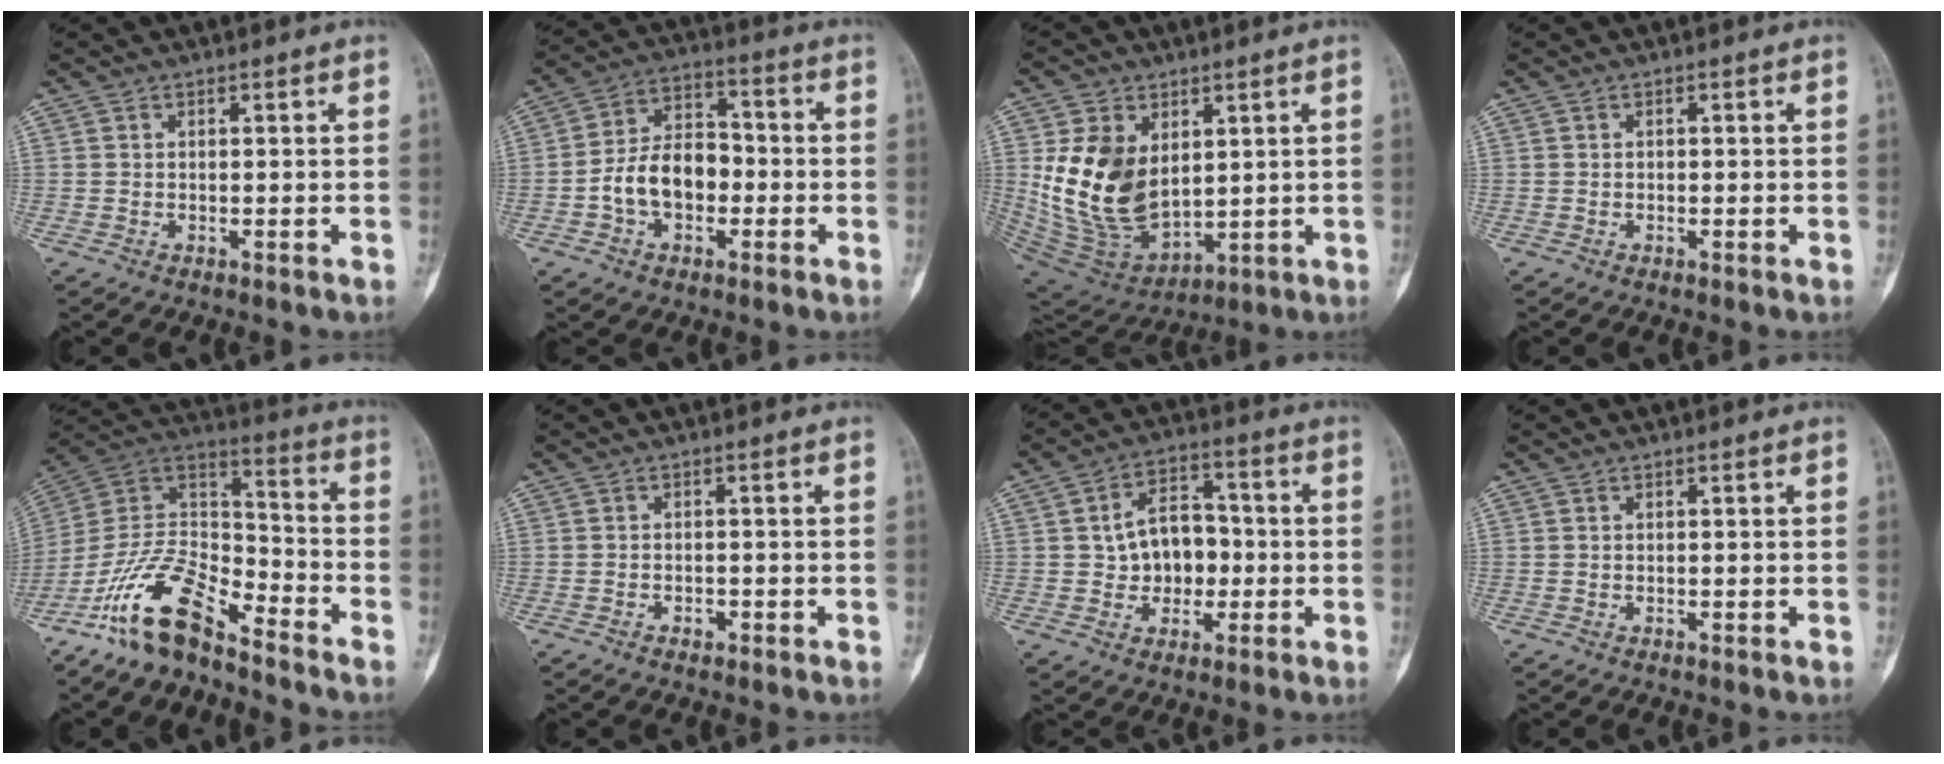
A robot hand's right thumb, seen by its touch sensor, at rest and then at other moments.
{"total": 11.3, "force": [-2.6, 7.7, 7.9], "torque": [-0.122, 0.041, -0.054]}
{"total": 17.2, "force": [3.1, 11.6, 12.2], "torque": [-0.204, -0.029, 0.085]}
{"total": 0.0}
{"total": 15.5, "force": [-11.5, 5.8, 8.8], "torque": [-0.151, 0.091, -0.223]}
{"total": 1.4, "force": [-0.9, 0.9, 0.7], "torque": [-0.013, 0.007, -0.013]}
{"total": 10.2, "force": [-0.5, 7.6, 6.8], "torque": [-0.071, 0.026, -0.011]}
{"total": 0.0}